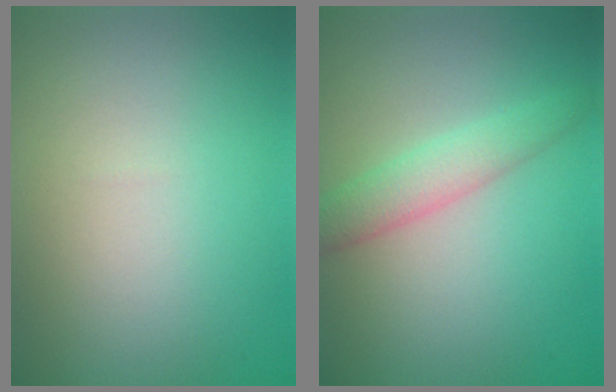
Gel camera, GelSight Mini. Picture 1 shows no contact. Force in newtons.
{"total": 2.7, "press": 2.7, "slide": 0.1}